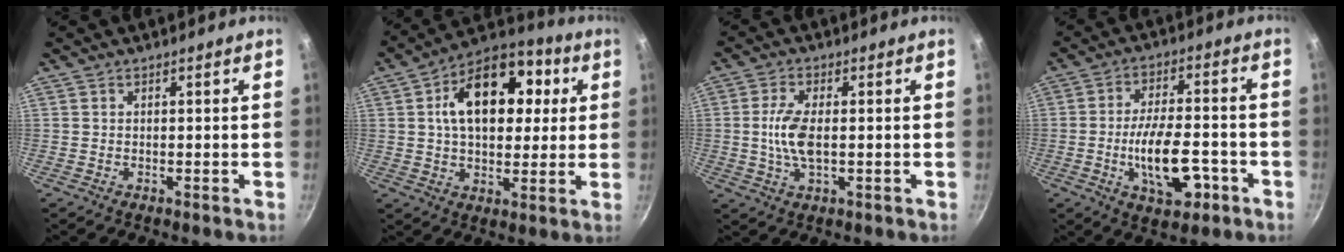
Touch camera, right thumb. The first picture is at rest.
{"total": 18.6, "force": [4.2, 11.5, 14.1], "torque": [-0.179, 0.018, 0.059]}
{"total": 7.0, "force": [-0.1, 3.1, 6.2], "torque": [-0.137, -0.001, -0.003]}
{"total": 12.1, "force": [-3.8, 5.7, 10.0], "torque": [-0.159, 0.021, -0.060]}